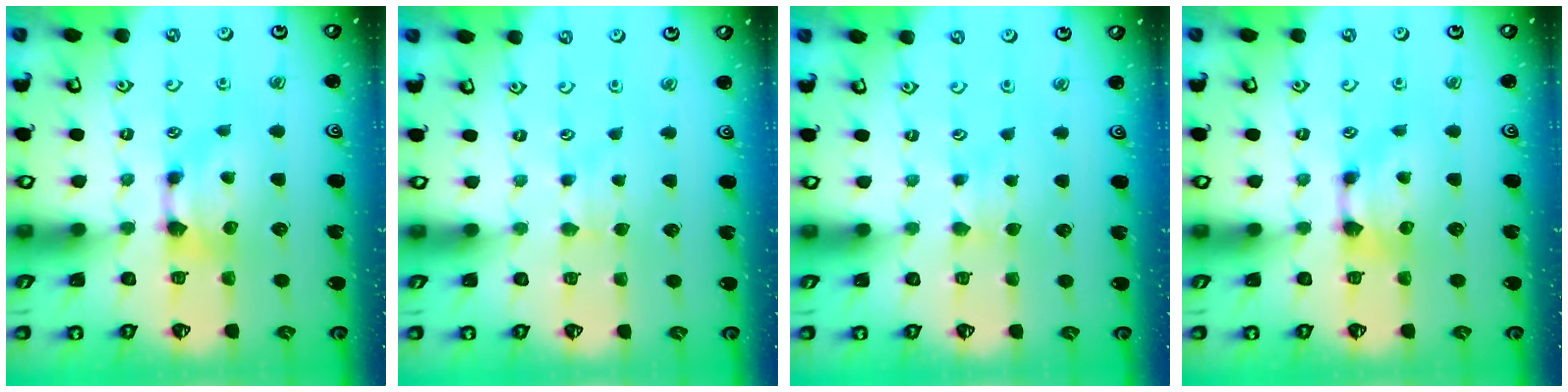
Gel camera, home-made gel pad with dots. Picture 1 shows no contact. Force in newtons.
{"total": 2.3, "press": 2.2, "slide": 0.5}
{"total": 2.9, "press": 2.9, "slide": 0.4}
{"total": 0.0}